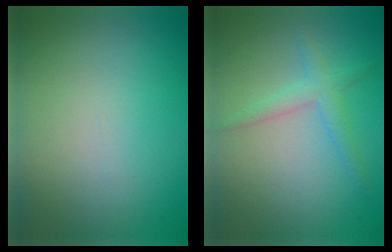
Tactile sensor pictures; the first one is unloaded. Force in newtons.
{"total": 2.0, "press": 2.0, "slide": 0.0}